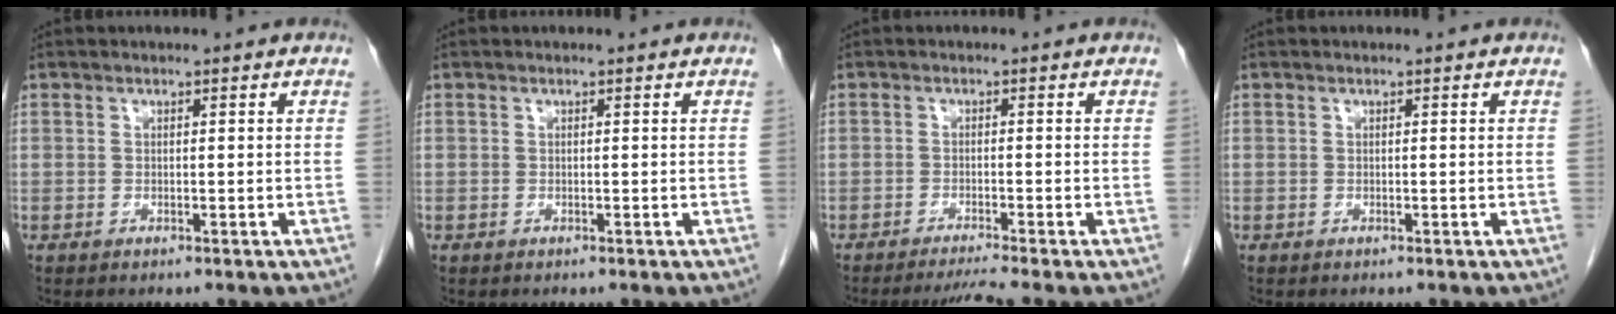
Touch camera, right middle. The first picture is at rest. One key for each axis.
{"total": 0.0}
{"total": 3.5, "fx": -2.9, "fy": -1.8, "fz": 0.9, "tx": -0.024, "ty": -0.017, "tz": -0.051}
{"total": 0.0}